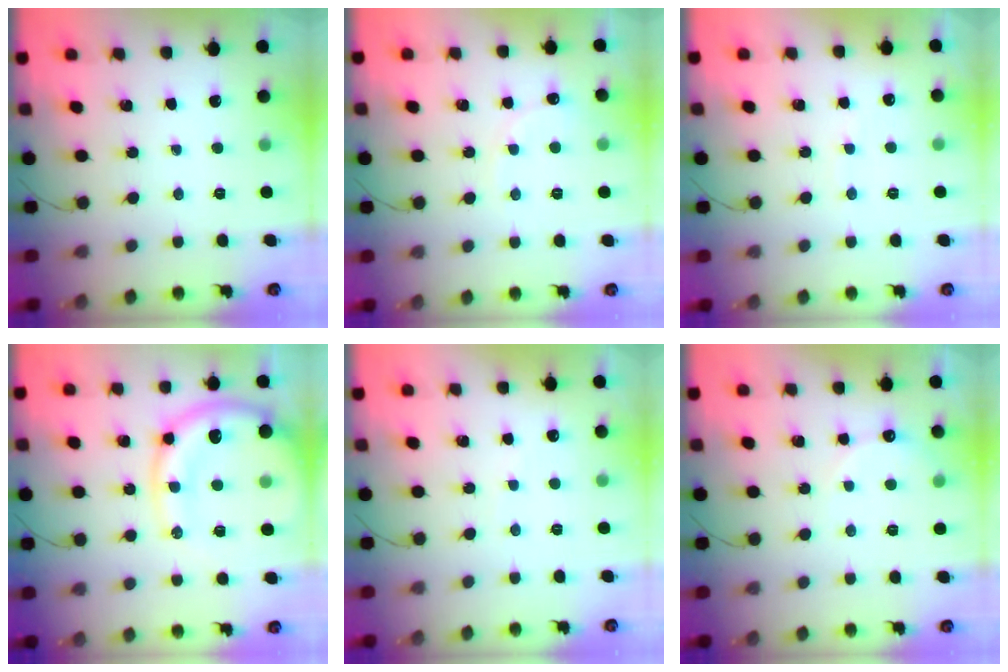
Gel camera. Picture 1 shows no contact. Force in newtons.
{"total": 7.6, "press": 7.5, "slide": 1.1}
{"total": 5.7, "press": 5.7, "slide": 1.0}
{"total": 15.1, "press": 14.8, "slide": 3.1}
{"total": 5.3, "press": 5.2, "slide": 0.9}
{"total": 3.9, "press": 3.7, "slide": 0.9}